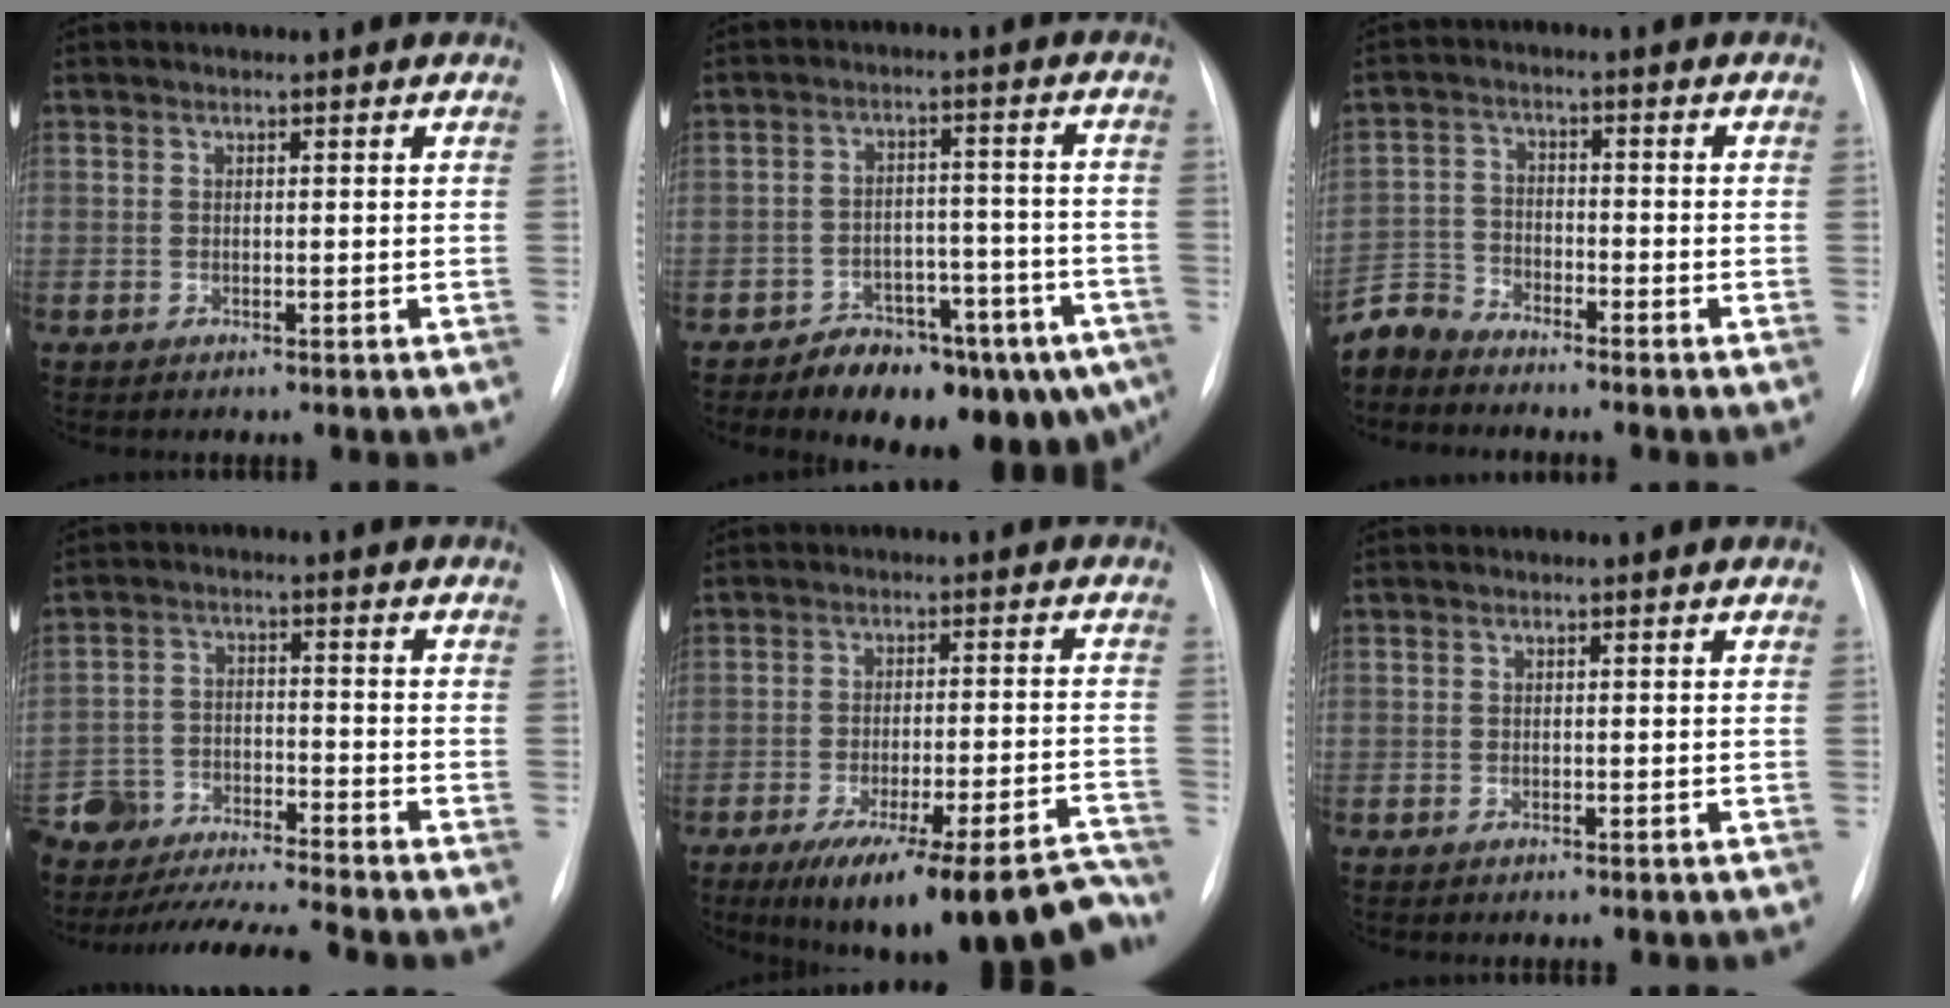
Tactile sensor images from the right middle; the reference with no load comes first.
{"total": 15.2, "force": [-10.3, 6.6, 9.0], "torque": [-0.077, 0.041, -0.139]}
{"total": 5.4, "force": [-5.2, 1.1, -0.4], "torque": [0.006, -0.002, -0.108]}
{"total": 17.0, "force": [-16.0, -0.1, 5.9], "torque": [-0.125, -0.009, -0.269]}
{"total": 22.3, "force": [-18.5, 3.3, 11.9], "torque": [-0.105, 0.012, -0.253]}
{"total": 0.0}